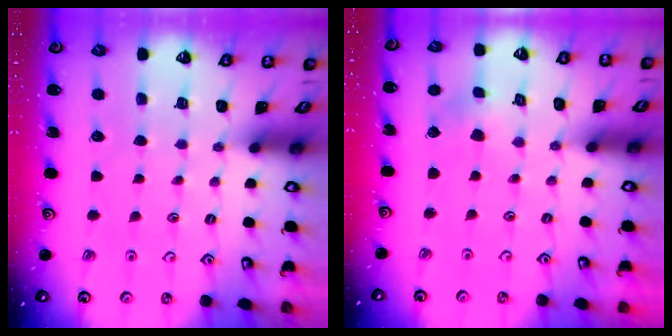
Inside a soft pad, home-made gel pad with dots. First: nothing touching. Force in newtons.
{"total": 2.0, "press": 2.0, "slide": 0.1}